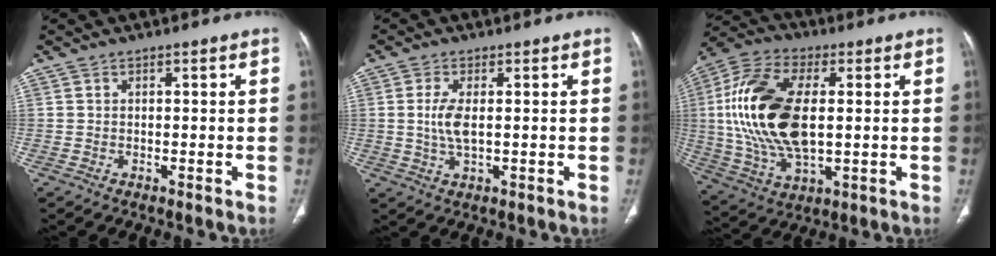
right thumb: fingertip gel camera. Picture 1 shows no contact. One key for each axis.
{"total": 4.7, "fx": 0.3, "fy": 1.9, "fz": 4.4, "tx": -0.104, "ty": -0.004, "tz": 0.007}
{"total": 21.4, "fx": 1.7, "fy": 11.2, "fz": 18.2, "tx": -0.380, "ty": 0.000, "tz": 0.033}